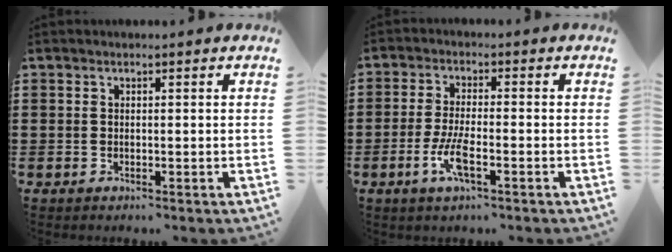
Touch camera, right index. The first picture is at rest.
{"total": 4.9, "force": [-2.0, 1.1, 4.4], "torque": [-0.099, -0.008, -0.041]}